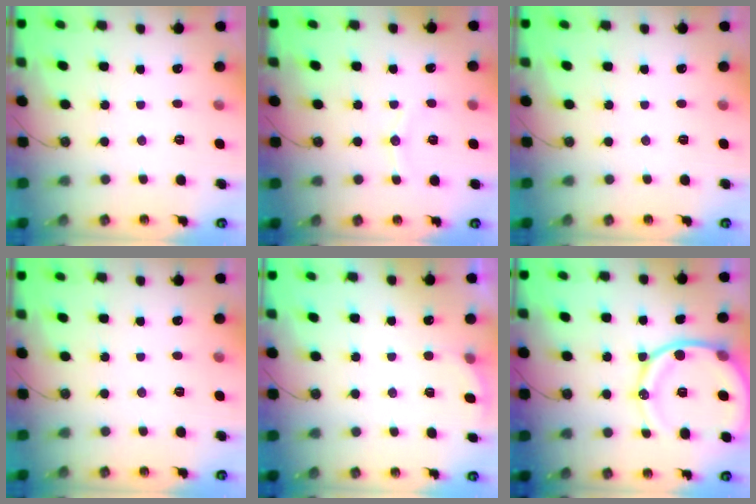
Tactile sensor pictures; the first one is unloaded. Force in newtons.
{"total": 7.2, "press": 6.7, "slide": 2.6}
{"total": 0.0}
{"total": 0.0}
{"total": 3.0, "press": 2.8, "slide": 1.0}
{"total": 16.4, "press": 16.3, "slide": 1.8}